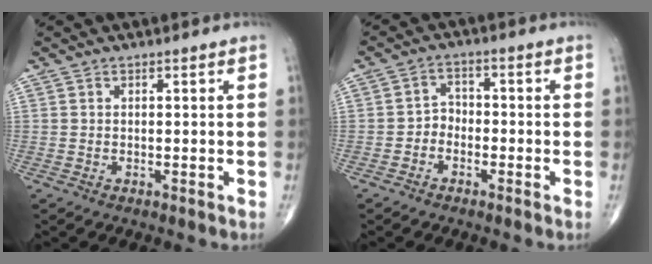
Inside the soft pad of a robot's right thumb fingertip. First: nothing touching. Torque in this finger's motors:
{"motor_torque": [-0.28, 0.04, 0.08, 0.26, 0.06]}